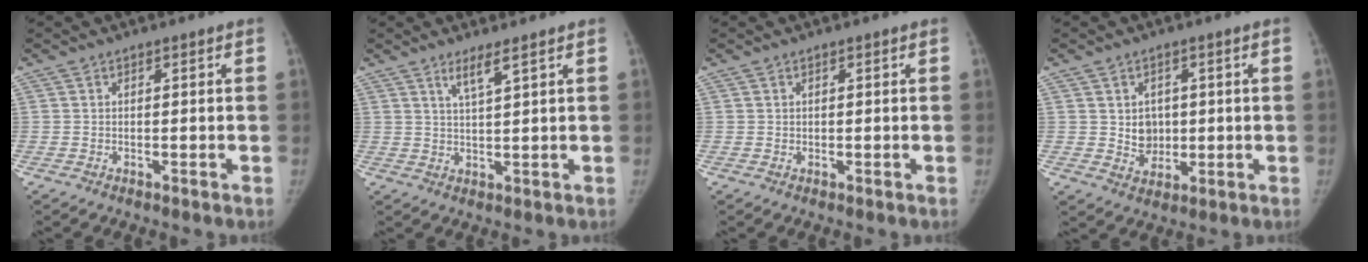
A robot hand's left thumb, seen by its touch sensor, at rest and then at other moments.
{"total": 3.4, "force": [2.3, 0.0, 2.6], "torque": [-0.054, -0.018, 0.047]}
{"total": 0.0}
{"total": 5.1, "force": [0.6, 4.5, 2.4], "torque": [-0.007, -0.004, 0.017]}